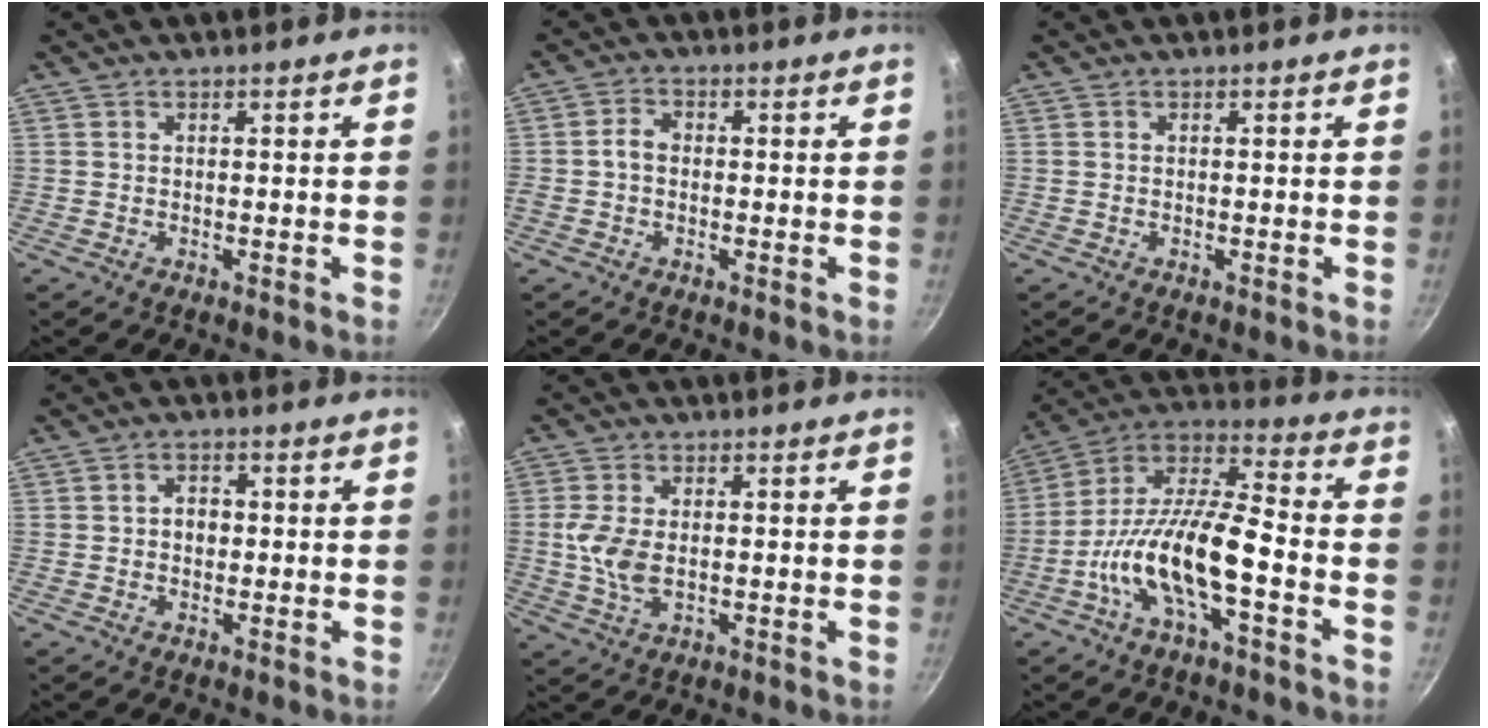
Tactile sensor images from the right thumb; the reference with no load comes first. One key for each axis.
{"total": 2.9, "fx": -0.3, "fy": 2.2, "fz": 1.9, "tx": -0.028, "ty": 0.011, "tz": -0.011}
{"total": 0.0}
{"total": 3.0, "fx": 0.0, "fy": 2.4, "fz": 1.8, "tx": -0.014, "ty": 0.008, "tz": -0.002}
{"total": 7.2, "fx": -0.2, "fy": 4.2, "fz": 5.8, "tx": -0.121, "ty": -0.002, "tz": -0.004}
{"total": 16.8, "fx": -5.9, "fy": 5.8, "fz": 14.7, "tx": -0.271, "ty": 0.046, "tz": -0.125}